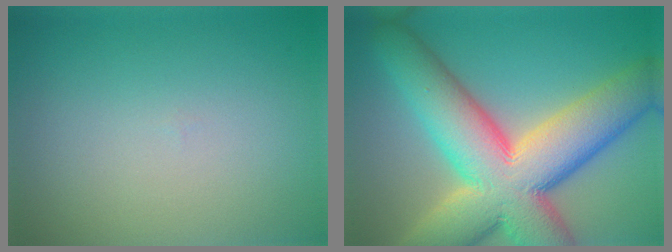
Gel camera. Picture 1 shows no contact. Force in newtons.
{"total": 15.3, "press": 15.3, "slide": 1.1}